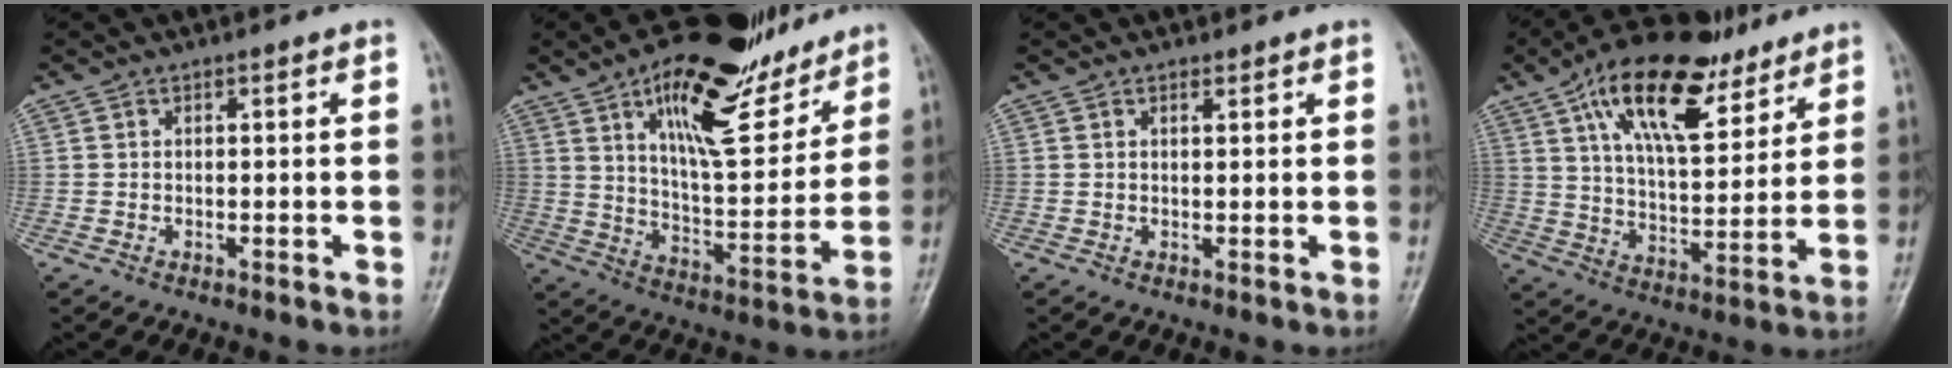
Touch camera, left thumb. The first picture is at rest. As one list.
[{"total": 22.0, "force": [13.2, 8.6, 15.3], "torque": [-0.190, -0.055, 0.216]}, {"total": 0.8, "force": [0.6, 0.4, 0.3], "torque": [-0.005, -0.004, 0.008]}, {"total": 20.0, "force": [11.5, 8.8, 13.8], "torque": [-0.195, -0.035, 0.198]}]